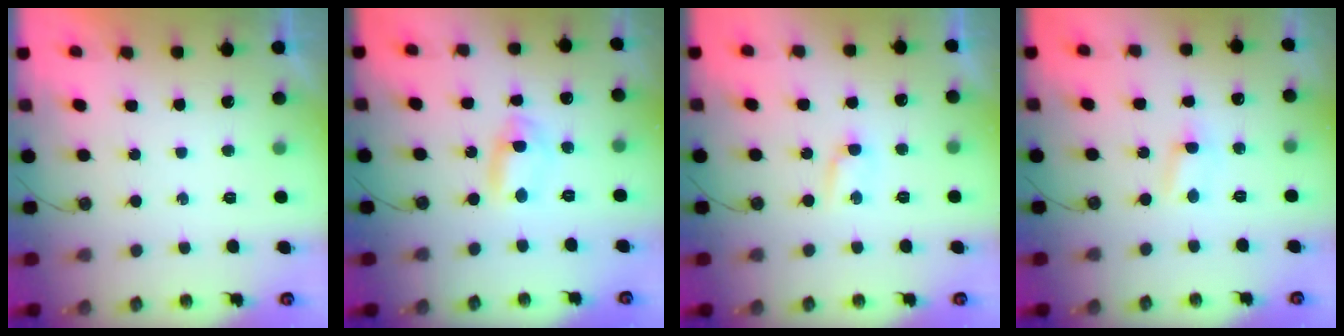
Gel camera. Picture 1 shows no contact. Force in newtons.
{"total": 2.7, "press": 2.5, "slide": 1.2}
{"total": 6.3, "press": 3.6, "slide": 5.2}
{"total": 2.5, "press": 2.5, "slide": 0.4}